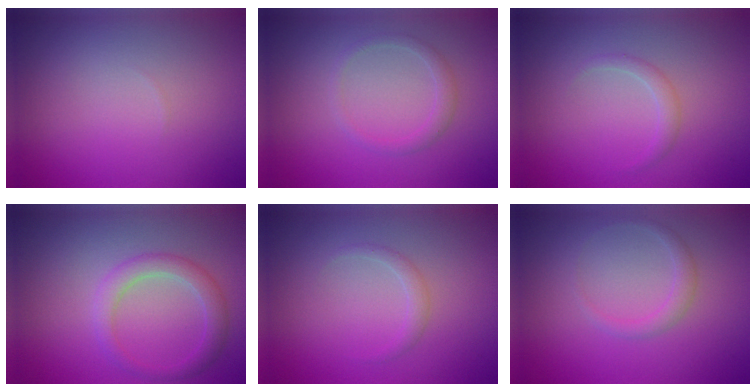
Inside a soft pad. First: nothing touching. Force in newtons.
{"total": 1.3, "press": 1.3, "slide": 0.2}
{"total": 1.1, "press": 1.1, "slide": 0.1}
{"total": 2.7, "press": 2.7, "slide": 0.2}
{"total": 1.1, "press": 1.1, "slide": 0.0}
{"total": 1.3, "press": 1.3, "slide": 0.0}